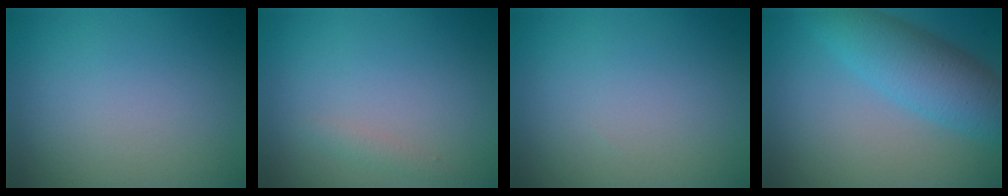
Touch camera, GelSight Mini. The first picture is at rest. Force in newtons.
{"total": 0.8, "press": 0.8, "slide": 0.0}
{"total": 0.0}
{"total": 6.1, "press": 6.1, "slide": 0.1}